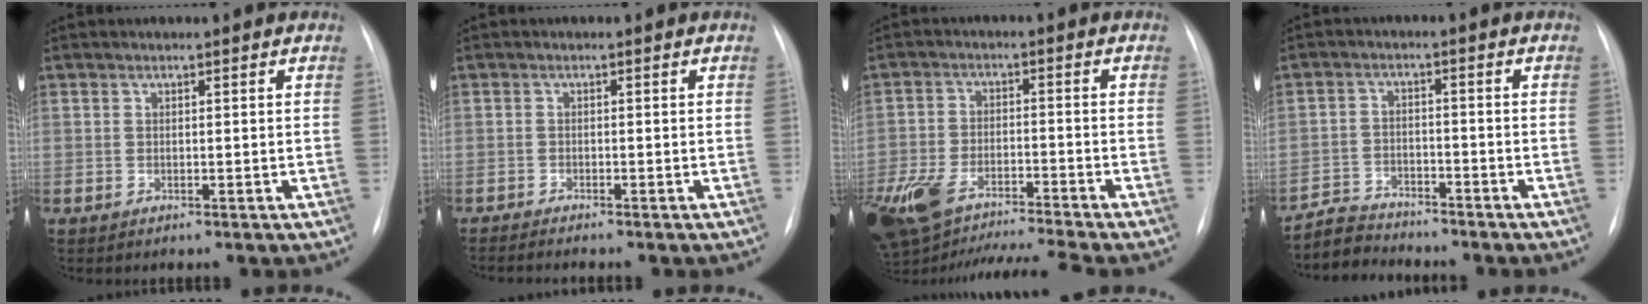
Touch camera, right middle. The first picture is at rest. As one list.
[{"total": 2.9, "force": [-2.6, -0.1, 1.3], "torque": [-0.020, -0.007, -0.039]}, {"total": 16.2, "force": [-12.9, 2.5, 9.4], "torque": [-0.215, 0.002, -0.223]}, {"total": 5.1, "force": [-5.0, 0.7, -0.5], "torque": [0.004, -0.011, -0.090]}]